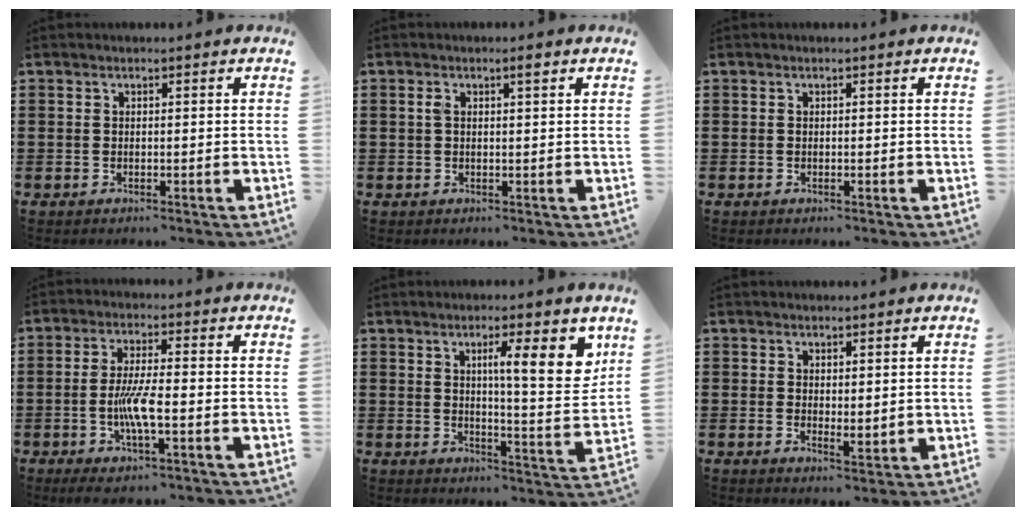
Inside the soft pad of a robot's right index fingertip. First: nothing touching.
{"total": 1.8, "force": [0.7, 0.3, 1.7], "torque": [-0.024, 0.000, 0.008]}
{"total": 0.0}
{"total": 5.9, "force": [-1.6, 0.8, 5.6], "torque": [-0.116, -0.010, -0.035]}
{"total": 9.4, "force": [3.7, 1.9, 8.4], "torque": [-0.127, -0.014, 0.052]}
{"total": 1.4, "force": [1.1, 0.6, 0.7], "torque": [-0.014, 0.001, 0.021]}